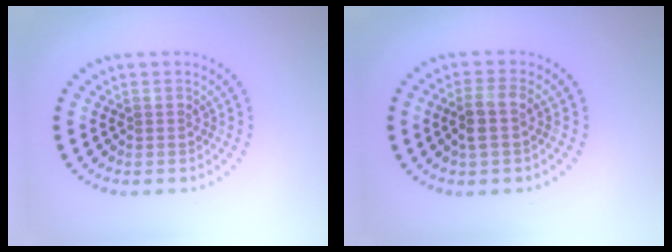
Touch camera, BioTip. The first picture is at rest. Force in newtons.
{"total": 2.2, "press": 1.9, "slide": 1.1}